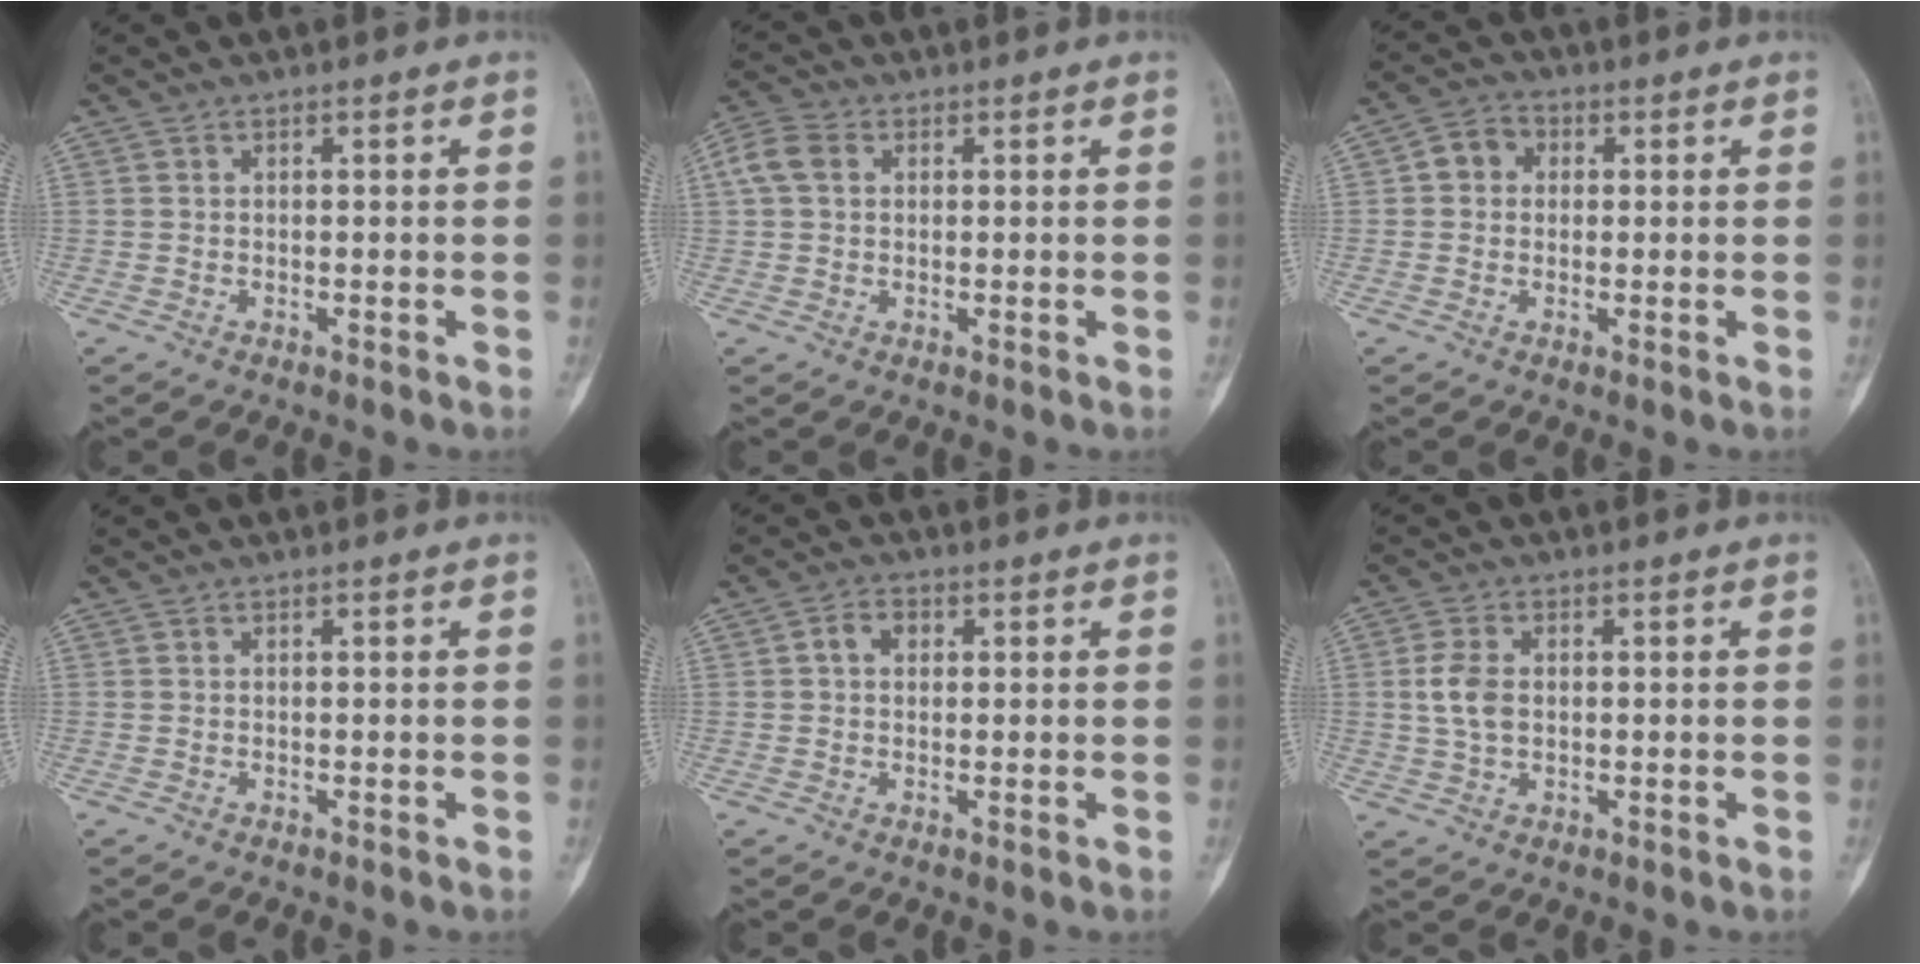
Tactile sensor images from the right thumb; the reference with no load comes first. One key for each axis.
{"total": 5.4, "fx": 1.2, "fy": 4.0, "fz": 3.3, "tx": -0.076, "ty": 0.018, "tz": 0.021}
{"total": 4.4, "fx": 0.5, "fy": 3.8, "fz": 2.1, "tx": -0.018, "ty": 0.012, "tz": -0.001}
{"total": 0.0}
{"total": 3.0, "fx": 0.6, "fy": 2.3, "fz": 1.9, "tx": -0.025, "ty": 0.010, "tz": 0.007}
{"total": 5.2, "fx": 0.4, "fy": 3.4, "fz": 3.9, "tx": -0.081, "ty": 0.005, "tz": 0.008}